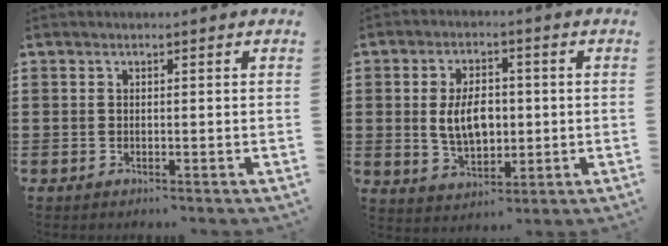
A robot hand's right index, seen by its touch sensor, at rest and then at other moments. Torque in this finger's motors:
{"motor_torque": [1.03, 0.43, 0.41, 0.19]}